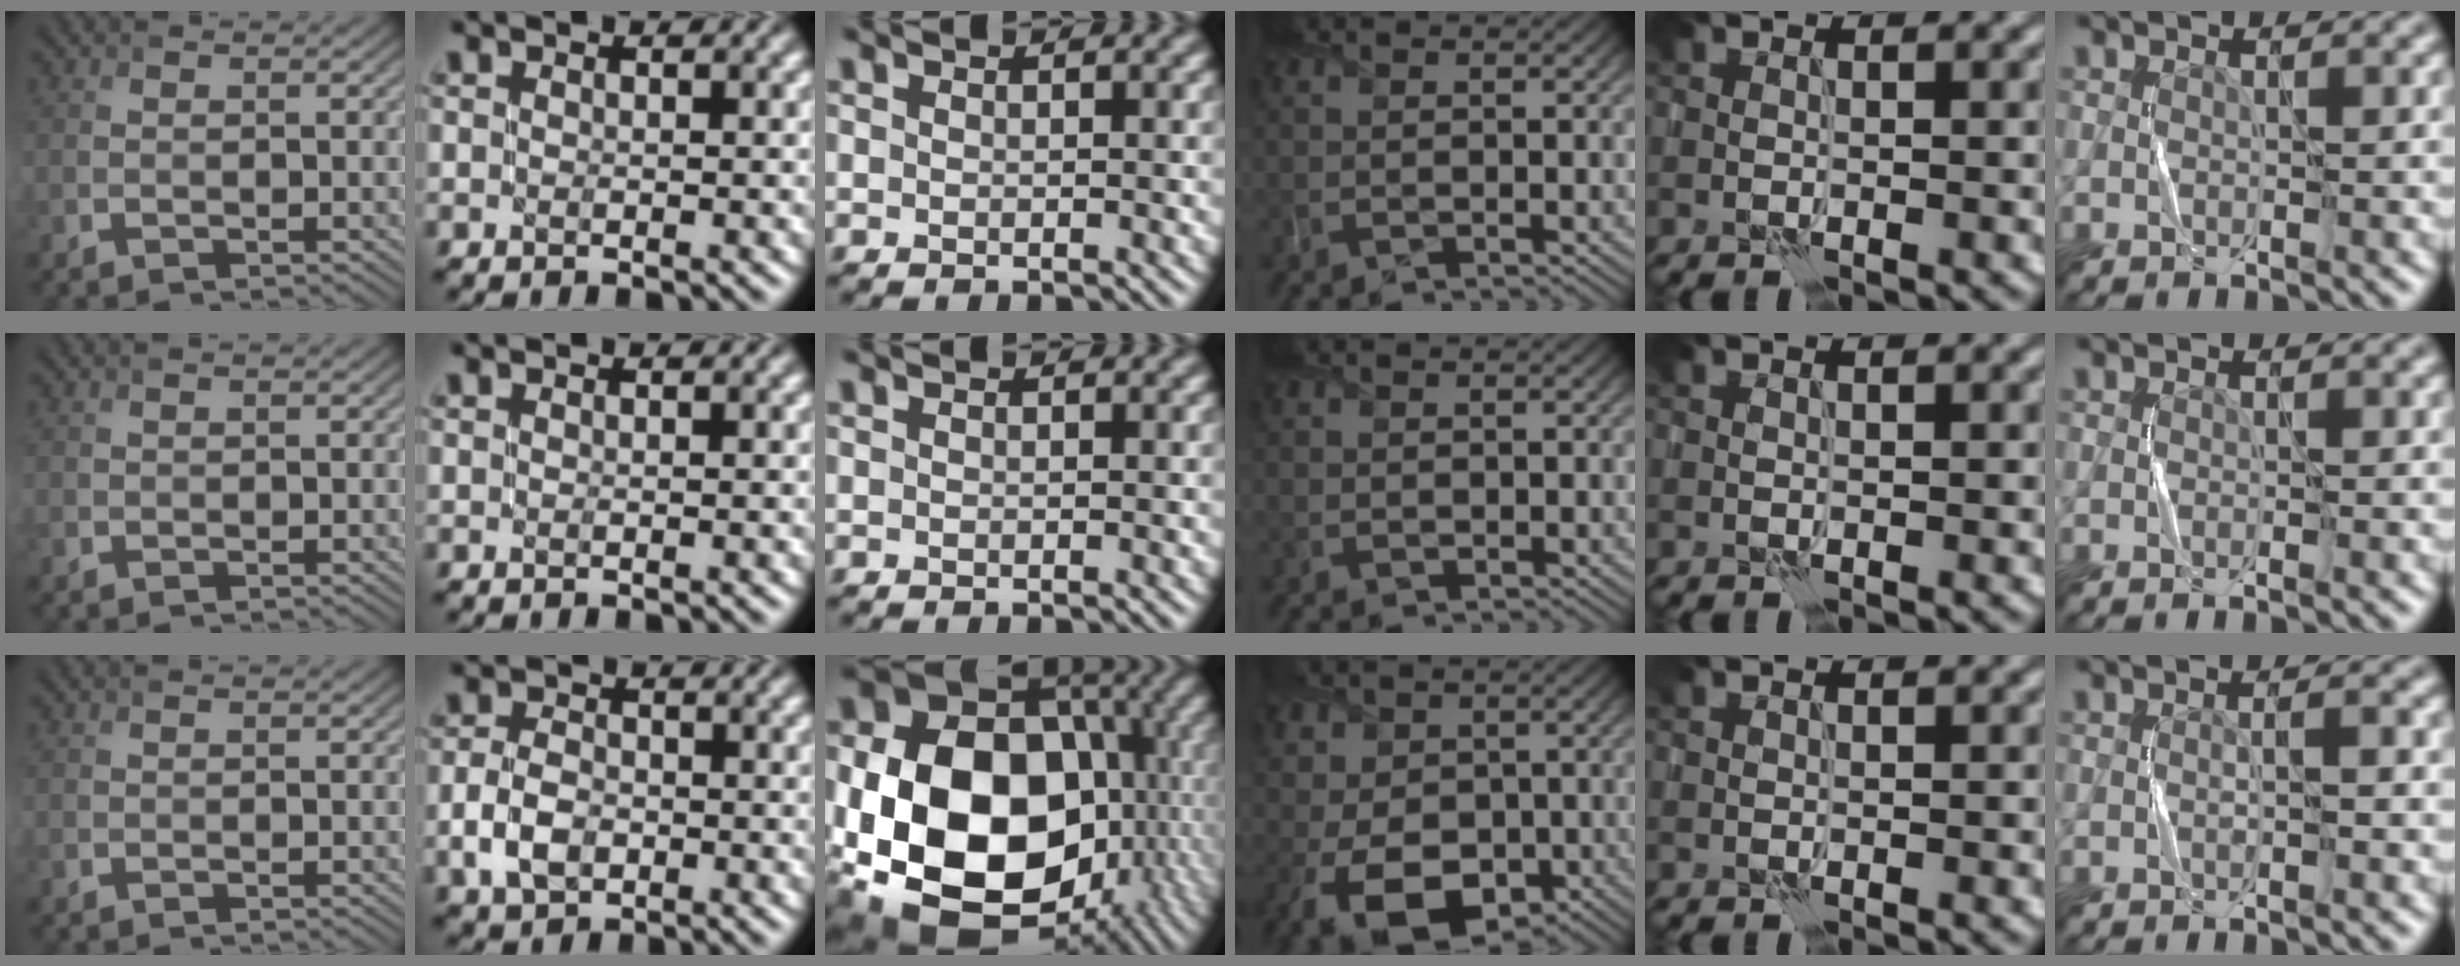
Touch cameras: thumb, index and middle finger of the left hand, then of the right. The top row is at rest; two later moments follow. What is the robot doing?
{"motion": "fold", "object": "shorts"}